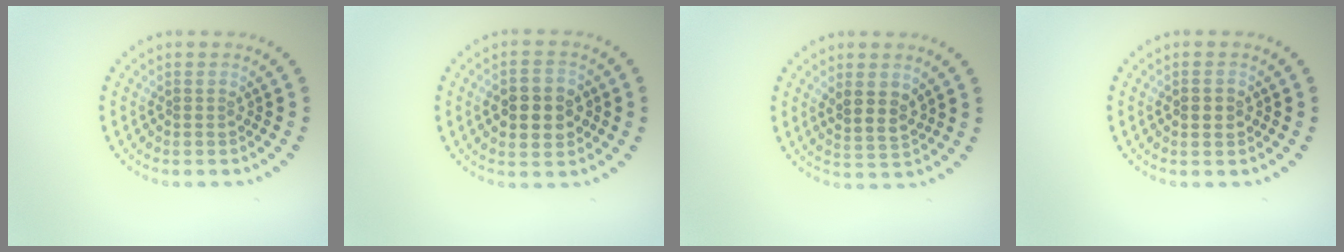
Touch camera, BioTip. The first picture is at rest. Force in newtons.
{"total": 4.3, "press": 4.3, "slide": 0.3}
{"total": 2.6, "press": 2.3, "slide": 1.2}
{"total": 1.8, "press": 1.8, "slide": 0.1}